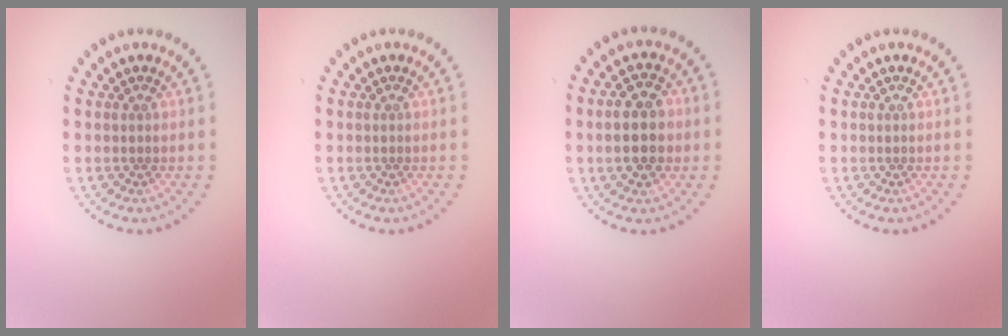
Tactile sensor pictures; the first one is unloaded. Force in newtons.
{"total": 0.0}
{"total": 4.9, "press": 4.9, "slide": 0.3}
{"total": 0.0}